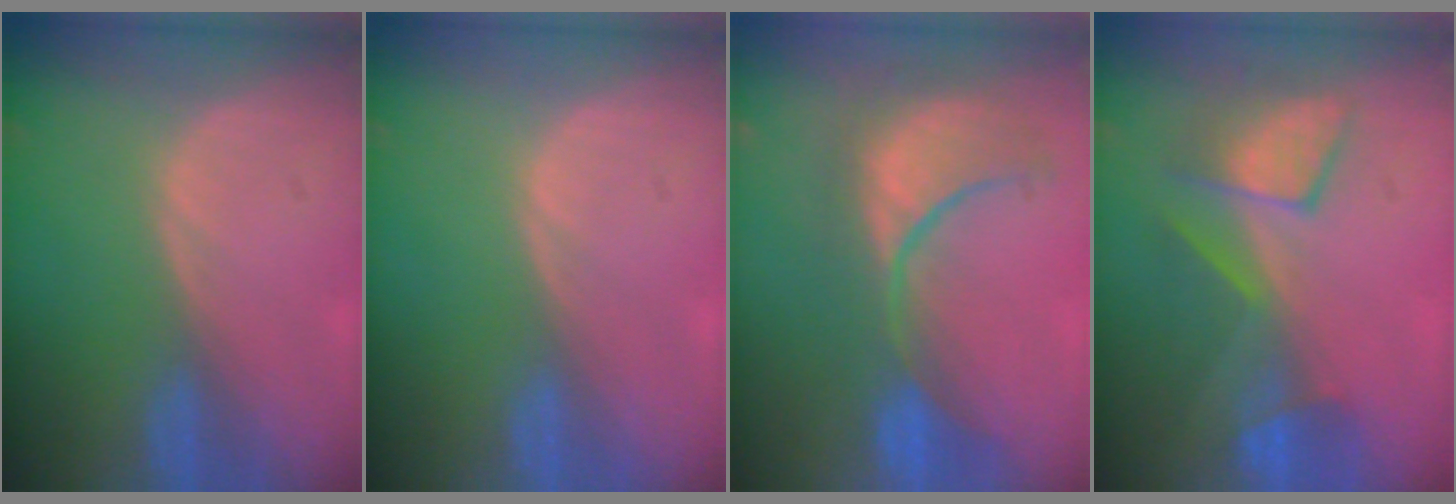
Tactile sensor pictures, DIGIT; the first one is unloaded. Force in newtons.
{"total": 0.0}
{"total": 10.5, "press": 10.0, "slide": 3.4}
{"total": 8.0, "press": 7.9, "slide": 1.7}